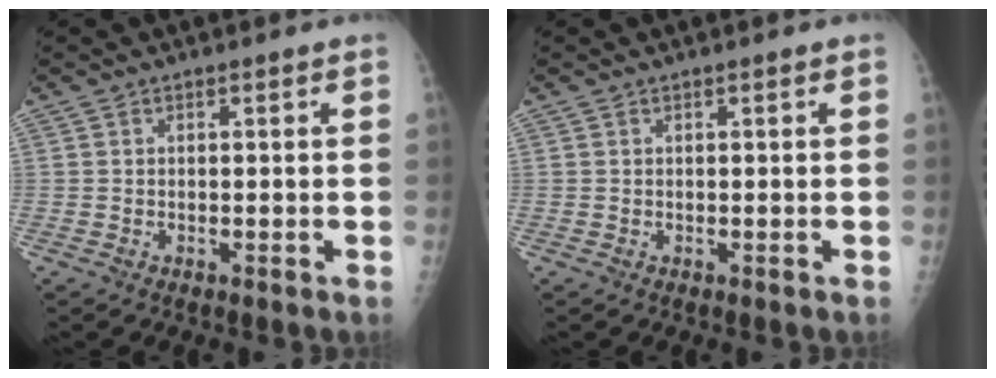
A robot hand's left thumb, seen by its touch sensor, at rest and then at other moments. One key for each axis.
{"total": 0.0}